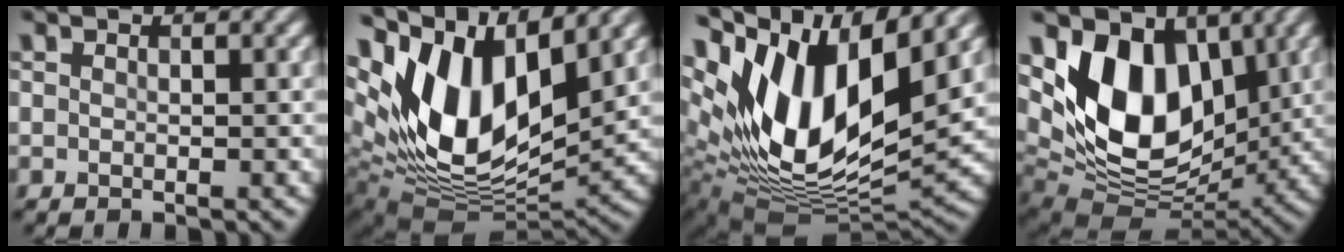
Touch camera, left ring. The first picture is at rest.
{"total": 14.3, "force": [5.4, 7.4, 11.0], "torque": [-0.208, 0.004, 0.101]}
{"total": 14.6, "force": [5.3, 6.9, 11.6], "torque": [-0.220, 0.005, 0.100]}
{"total": 10.3, "force": [3.3, 6.7, 7.1], "torque": [-0.132, -0.017, 0.056]}